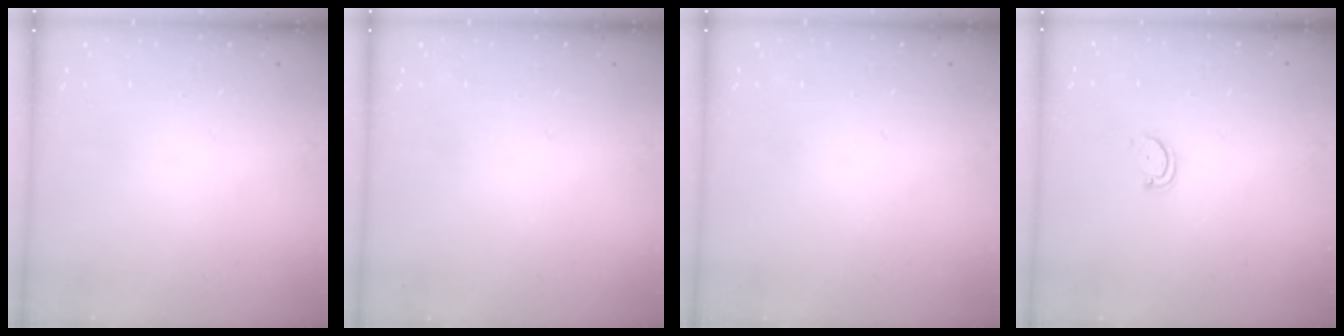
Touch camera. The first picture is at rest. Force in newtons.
{"total": 0.0}
{"total": 0.0}
{"total": 2.8, "press": 2.8, "slide": 0.3}